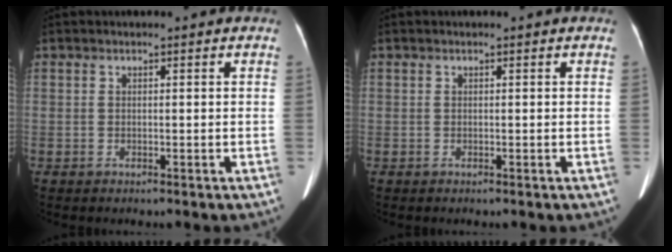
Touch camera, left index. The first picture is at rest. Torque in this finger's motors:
{"motor_torque": [0.04, 0.04, 0.00, 0.00]}